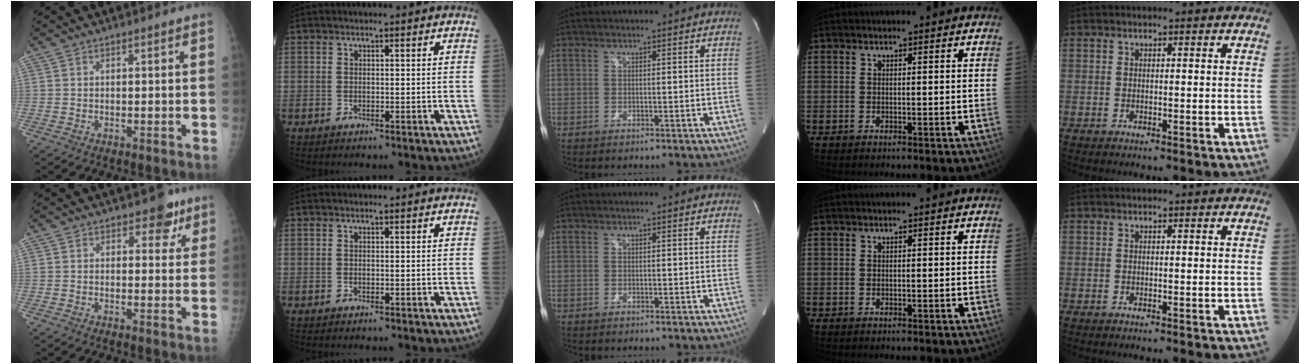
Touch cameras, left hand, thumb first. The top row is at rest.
{"thumb": {"total": 4.5, "force": [2.6, 2.9, 2.2], "torque": [0.006, -0.009, 0.029]}}